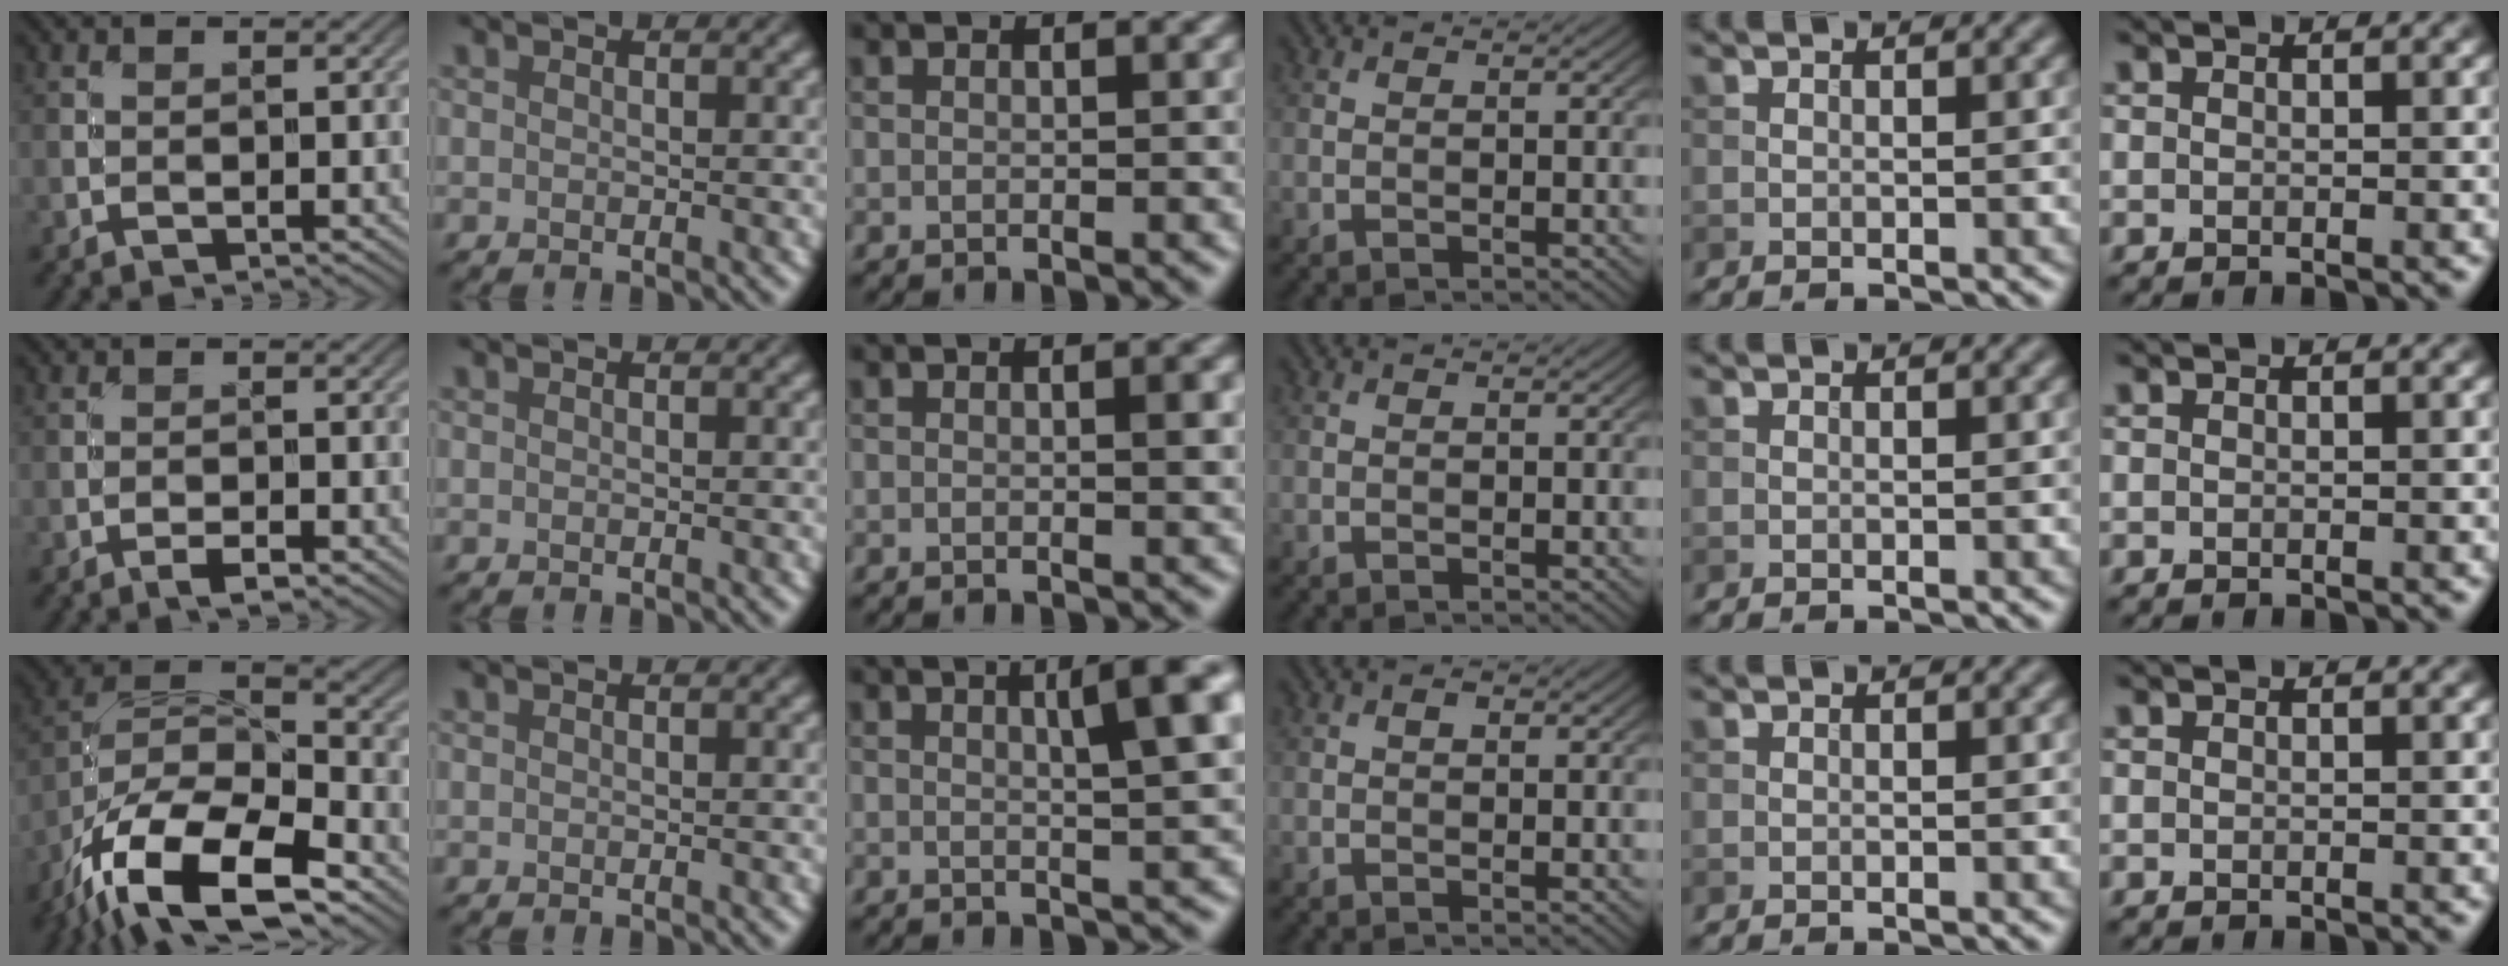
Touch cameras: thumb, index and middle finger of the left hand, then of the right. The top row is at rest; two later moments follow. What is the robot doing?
{"motion": "screw", "object": "medicine bottle"}